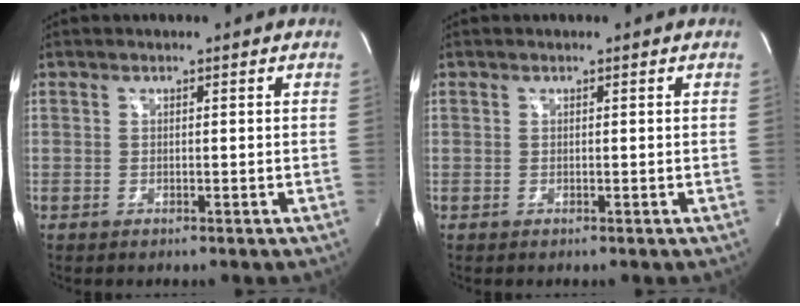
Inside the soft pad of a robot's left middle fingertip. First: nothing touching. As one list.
[{"total": 0.0}]